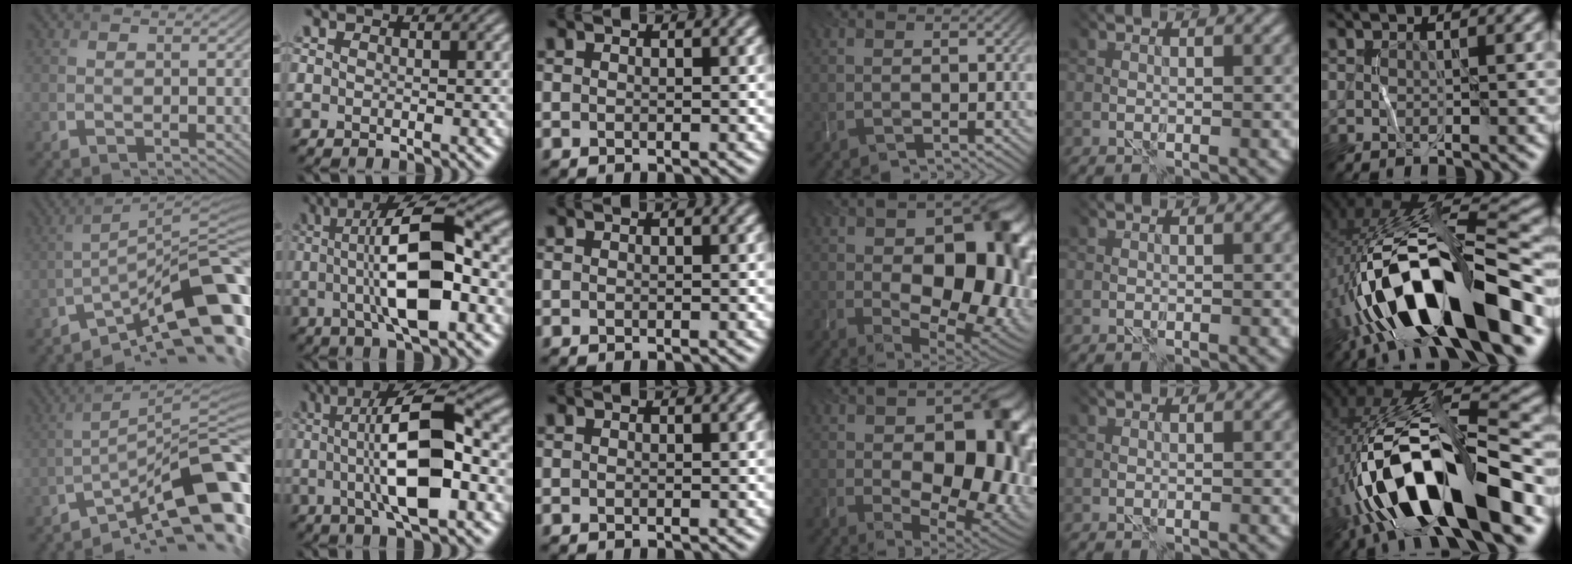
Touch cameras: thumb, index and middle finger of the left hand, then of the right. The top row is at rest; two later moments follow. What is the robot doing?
{"motion": "wrap", "object": "string"}